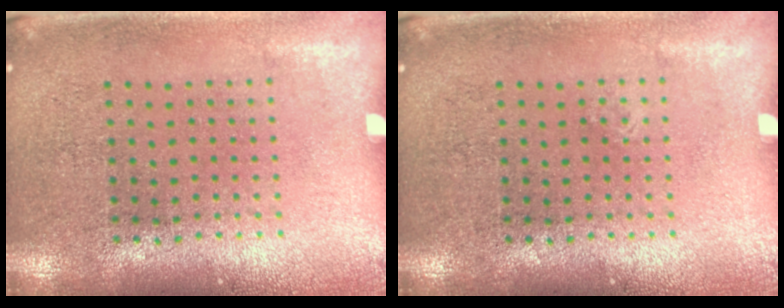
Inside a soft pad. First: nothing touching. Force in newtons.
{"total": 0.0}